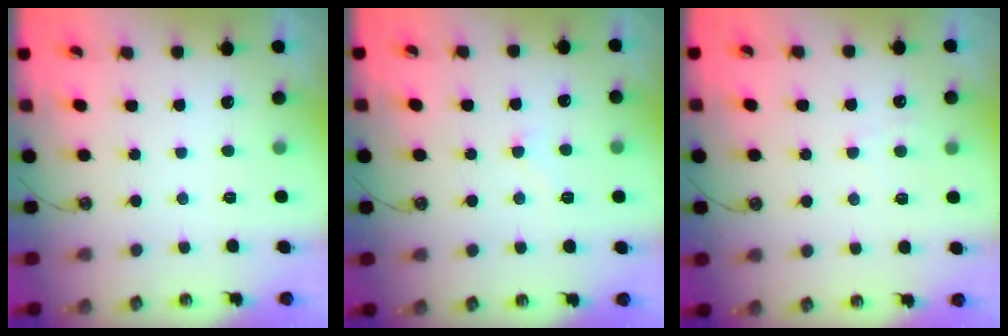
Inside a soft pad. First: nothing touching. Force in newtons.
{"total": 2.6, "press": 2.6, "slide": 0.5}
{"total": 4.0, "press": 4.0, "slide": 0.4}